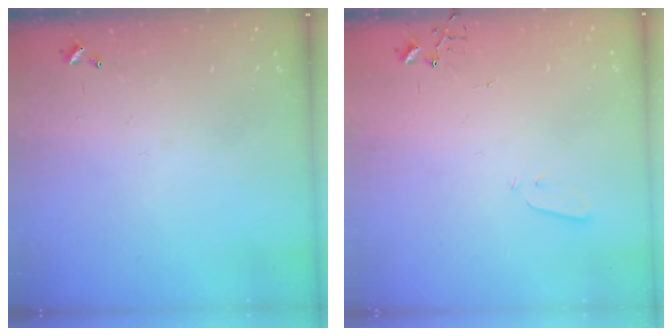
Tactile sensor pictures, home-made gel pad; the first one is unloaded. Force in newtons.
{"total": 2.1, "press": 2.0, "slide": 0.4}